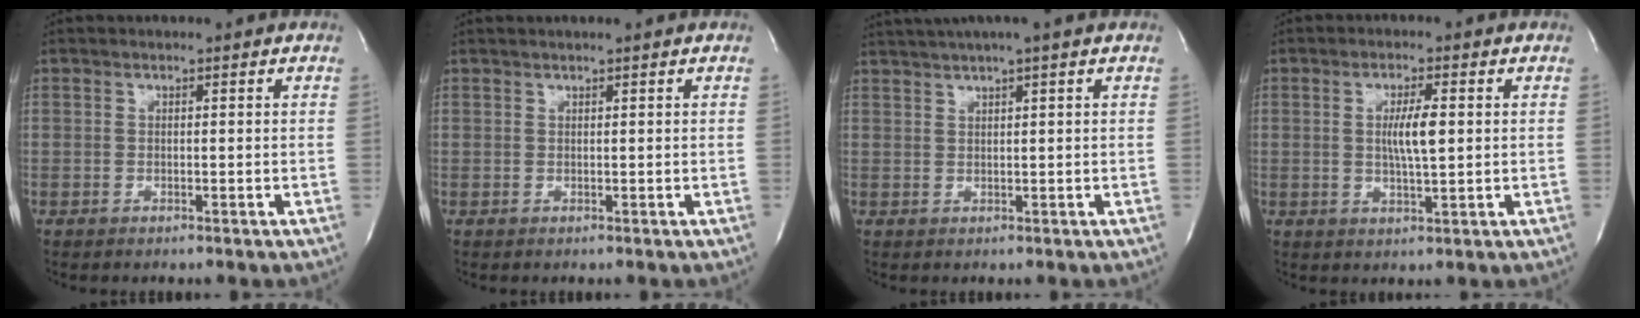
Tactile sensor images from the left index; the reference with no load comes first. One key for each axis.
{"total": 1.7, "fx": 1.4, "fy": -0.3, "fz": 0.9, "tx": -0.013, "ty": 0.016, "tz": 0.028}
{"total": 5.6, "fx": 4.3, "fy": -1.1, "fz": 3.4, "tx": -0.058, "ty": 0.026, "tz": 0.073}
{"total": 4.9, "fx": 0.5, "fy": 0.6, "fz": 4.9, "tx": -0.089, "ty": -0.003, "tz": 0.010}